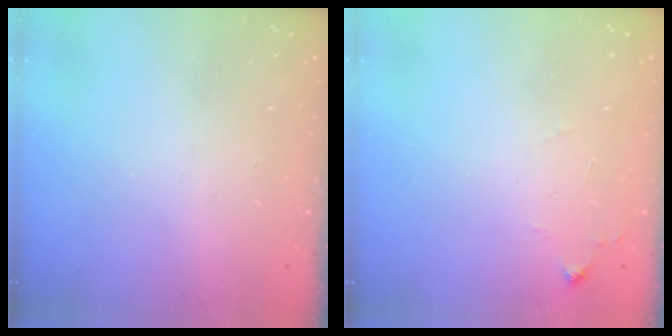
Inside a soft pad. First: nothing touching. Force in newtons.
{"total": 6.7, "press": 6.7, "slide": 0.9}